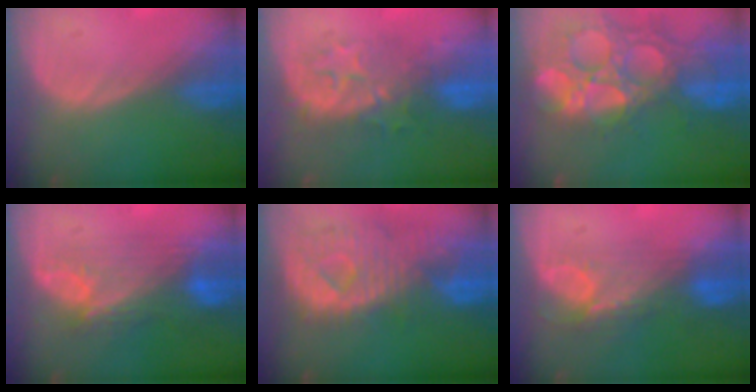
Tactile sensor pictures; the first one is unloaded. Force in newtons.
{"total": 8.0, "press": 8.0, "slide": 0.9}
{"total": 14.9, "press": 12.3, "slide": 8.3}
{"total": 9.5, "press": 8.1, "slide": 4.9}
{"total": 11.2, "press": 9.7, "slide": 5.6}
{"total": 7.5, "press": 6.5, "slide": 3.7}